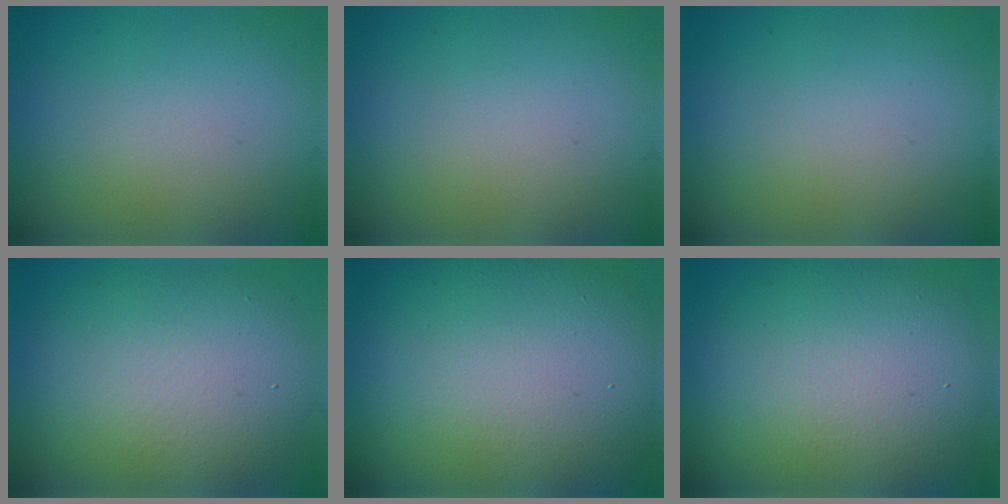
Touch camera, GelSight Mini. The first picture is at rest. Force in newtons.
{"total": 0.0}
{"total": 0.0}
{"total": 9.4, "press": 9.4, "slide": 0.6}
{"total": 15.7, "press": 15.7, "slide": 0.8}
{"total": 12.4, "press": 12.3, "slide": 1.1}